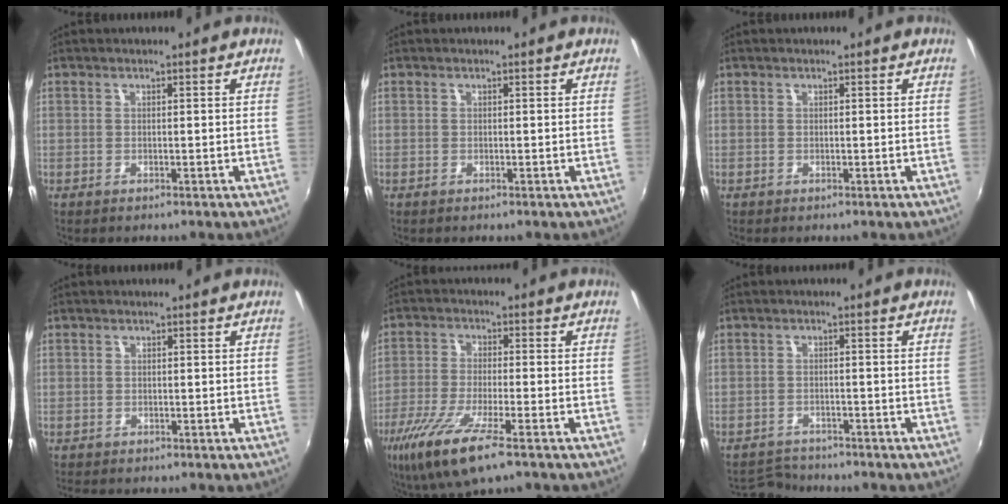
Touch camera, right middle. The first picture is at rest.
{"total": 0.0}
{"total": 0.0}
{"total": 1.3, "force": [-0.6, 1.2, -0.1], "torque": [0.000, 0.007, -0.005]}
{"total": 12.9, "force": [-7.6, 2.3, 10.2], "torque": [-0.218, -0.042, -0.144]}
{"total": 4.0, "force": [-3.9, 1.0, -0.1], "torque": [-0.012, 0.004, -0.069]}